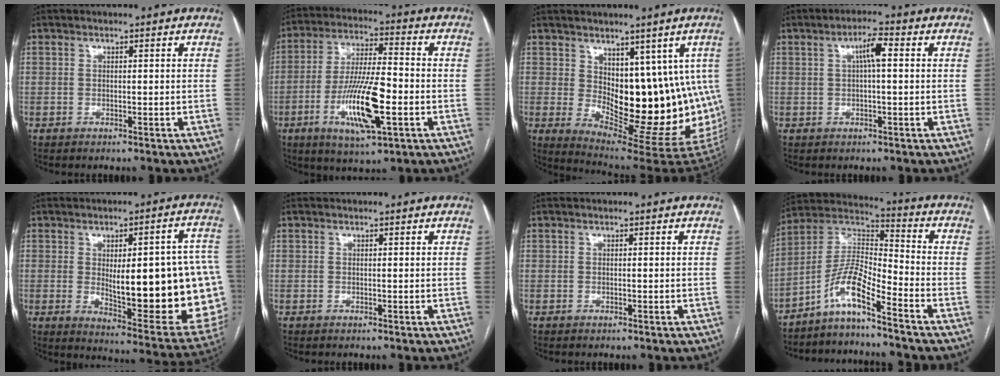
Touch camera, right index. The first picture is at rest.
{"total": 13.9, "force": [-4.2, 2.7, 13.0], "torque": [-0.253, -0.007, -0.069]}
{"total": 16.2, "force": [1.2, 7.7, 14.2], "torque": [-0.171, -0.008, 0.040]}
{"total": 3.9, "force": [0.7, 0.5, 3.8], "torque": [-0.067, 0.013, 0.012]}
{"total": 25.7, "force": [-1.1, 6.2, 25.0], "torque": [-0.233, 0.014, 0.012]}
{"total": 0.0}
{"total": 0.0}
{"total": 8.9, "force": [-6.2, 0.6, 6.4], "torque": [-0.135, 0.015, -0.122]}